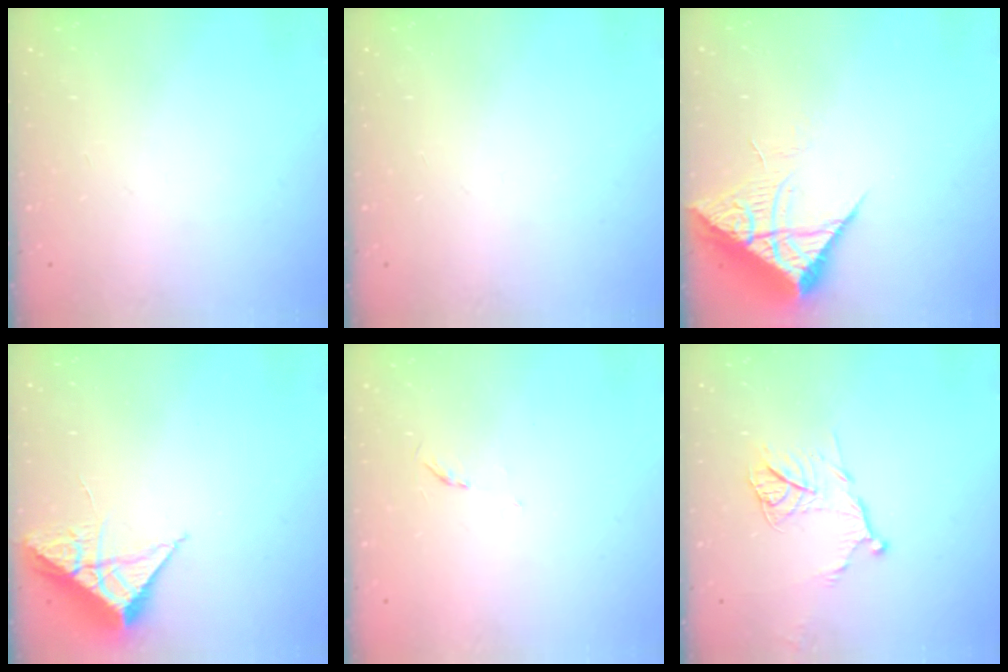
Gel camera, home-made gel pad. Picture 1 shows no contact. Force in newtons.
{"total": 0.0}
{"total": 7.7, "press": 7.6, "slide": 0.8}
{"total": 7.0, "press": 7.0, "slide": 0.3}
{"total": 3.1, "press": 3.0, "slide": 0.5}
{"total": 12.3, "press": 12.2, "slide": 1.2}